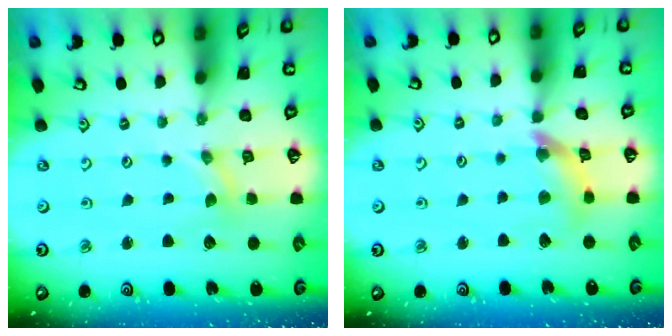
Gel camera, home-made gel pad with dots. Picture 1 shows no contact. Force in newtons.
{"total": 9.4, "press": 9.3, "slide": 1.2}